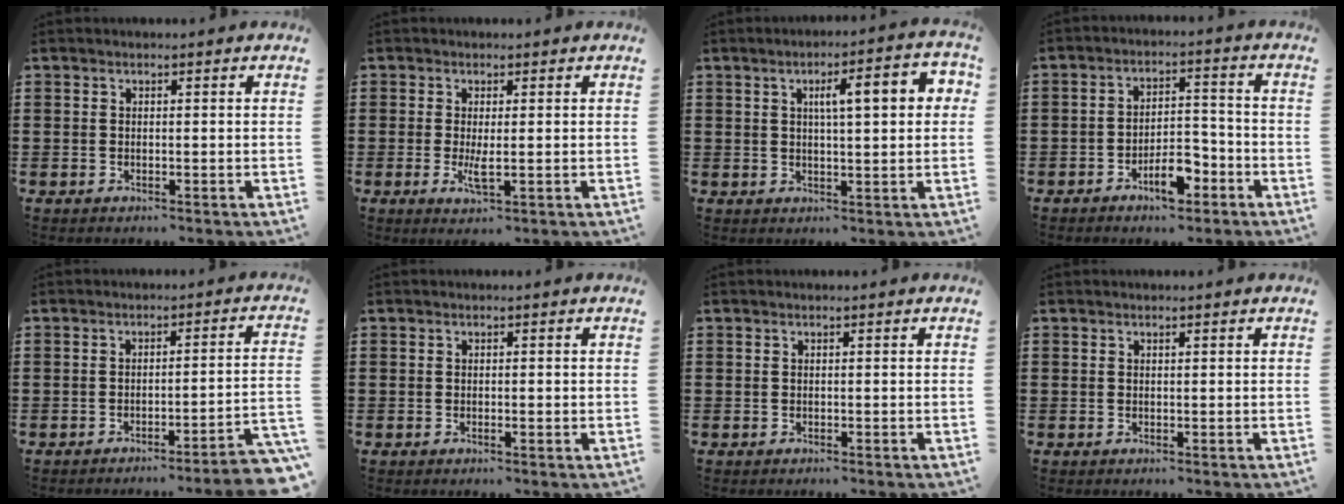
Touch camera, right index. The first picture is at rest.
{"total": 2.7, "force": [-0.3, 0.5, 2.6], "torque": [-0.053, -0.005, -0.008]}
{"total": 6.3, "force": [1.6, 1.6, 5.9], "torque": [-0.091, -0.002, 0.018]}
{"total": 6.5, "force": [-4.0, 2.7, 4.4], "torque": [-0.075, 0.014, -0.072]}
{"total": 3.8, "force": [-3.1, -0.6, 2.0], "torque": [-0.036, -0.017, -0.064]}
{"total": 0.7, "force": [-0.1, 0.1, 0.6], "torque": [-0.012, -0.003, -0.002]}
{"total": 0.0}
{"total": 0.0}